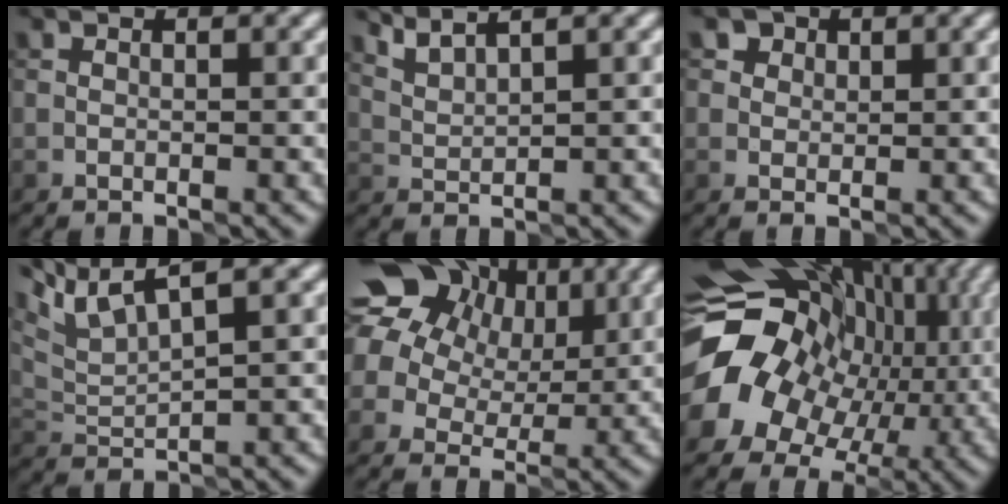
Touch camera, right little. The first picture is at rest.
{"total": 3.1, "force": [2.6, 0.3, 1.6], "torque": [-0.036, 0.010, 0.054]}
{"total": 4.2, "force": [2.6, 2.9, 1.7], "torque": [-0.040, 0.005, 0.033]}
{"total": 5.4, "force": [3.9, 0.7, 3.6], "torque": [-0.079, 0.021, 0.081]}
{"total": 18.0, "force": [7.5, 13.8, 8.7], "torque": [-0.200, 0.037, 0.124]}
{"total": 19.3, "force": [-0.1, 16.6, 9.8], "torque": [-0.177, 0.013, -0.007]}